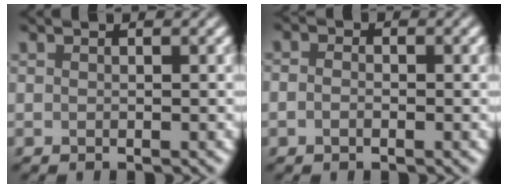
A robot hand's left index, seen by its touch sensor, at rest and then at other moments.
{"total": 1.5, "force": [-0.2, 1.0, 1.1], "torque": [-0.013, -0.001, -0.018]}